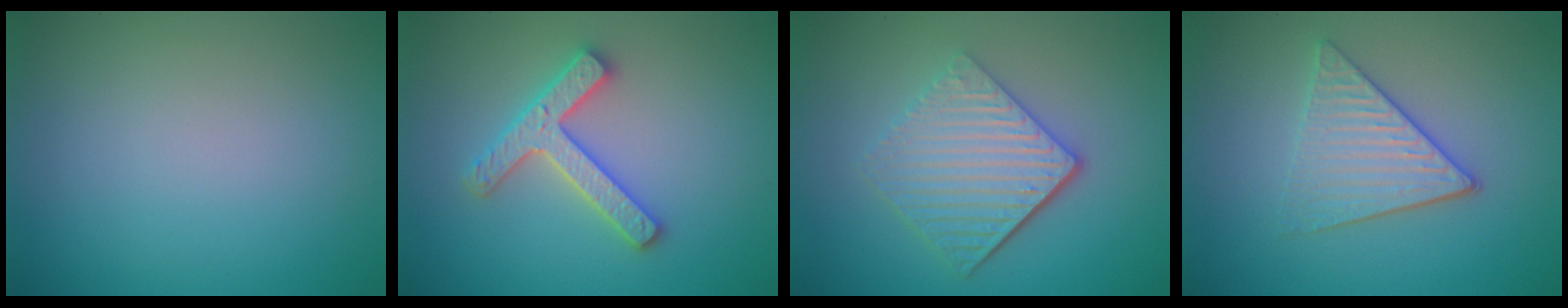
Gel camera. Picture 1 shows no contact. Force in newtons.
{"total": 4.2, "press": 4.2, "slide": 0.7}
{"total": 5.6, "press": 3.9, "slide": 3.9}
{"total": 3.9, "press": 3.4, "slide": 2.0}